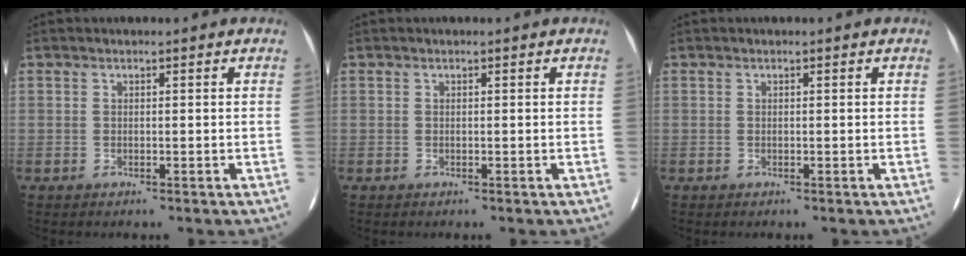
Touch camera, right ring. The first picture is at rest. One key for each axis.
{"total": 0.0}
{"total": 0.0}